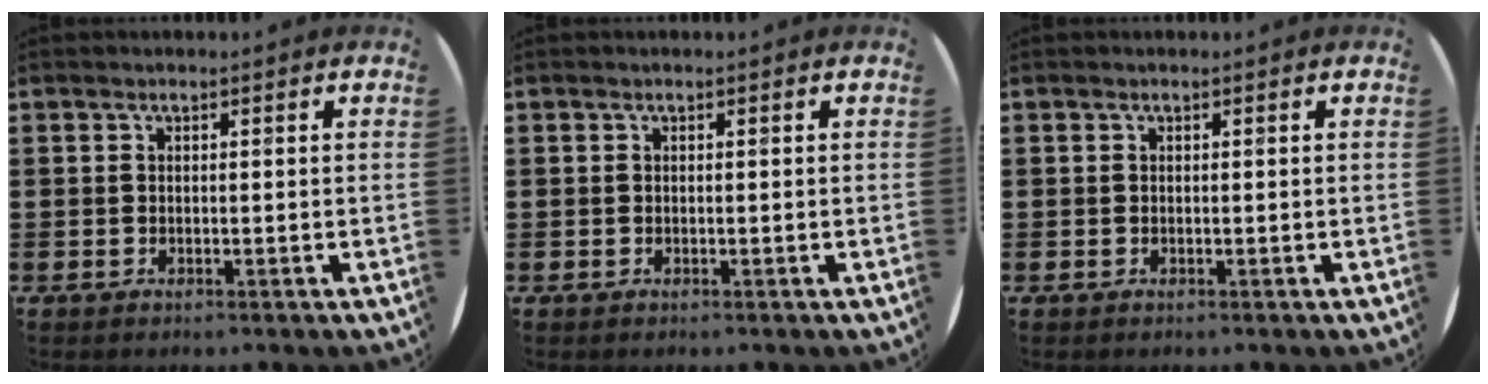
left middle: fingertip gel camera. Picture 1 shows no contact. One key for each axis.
{"total": 0.0}
{"total": 0.0}